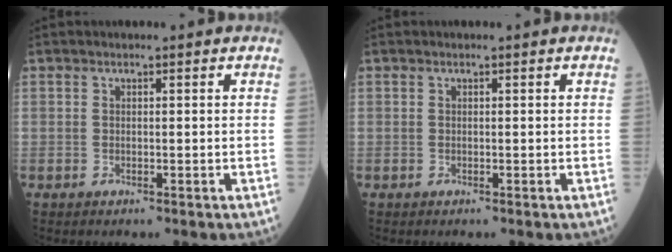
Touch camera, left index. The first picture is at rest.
{"total": 0.0}